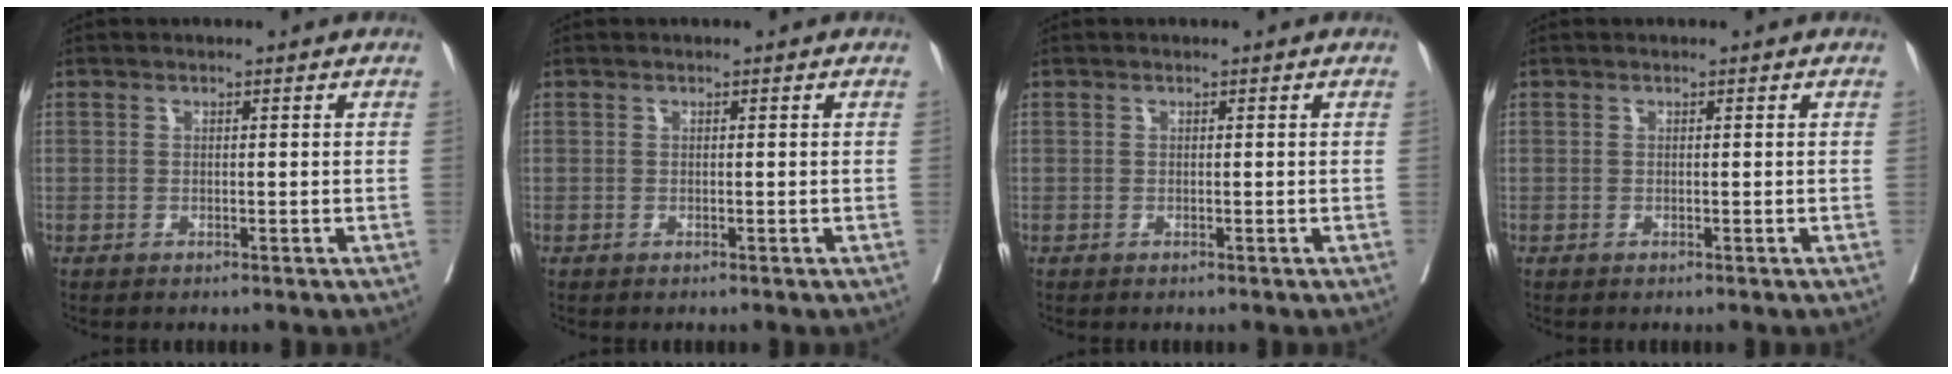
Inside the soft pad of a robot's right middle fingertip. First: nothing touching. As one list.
[{"total": 0.0}, {"total": 0.0}, {"total": 0.0}]